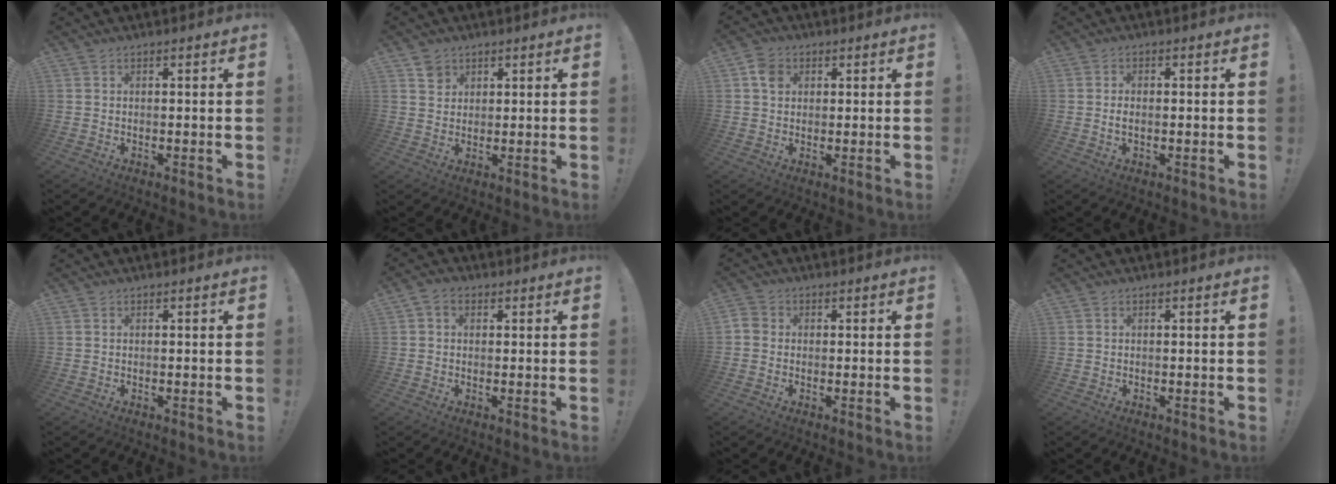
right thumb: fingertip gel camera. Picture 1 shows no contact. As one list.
[{"total": 3.9, "force": [2.3, 3.1, 0.7], "torque": [0.000, -0.010, 0.041]}, {"total": 4.8, "force": [1.4, 4.0, 2.2], "torque": [-0.025, 0.003, 0.026]}, {"total": 1.7, "force": [-0.1, 0.9, 1.5], "torque": [-0.025, 0.006, -0.002]}, {"total": 0.0}, {"total": 3.3, "force": [0.9, 2.5, 2.0], "torque": [-0.033, 0.000, 0.017]}, {"total": 2.6, "force": [-0.6, 2.0, 1.4], "torque": [-0.023, 0.010, -0.010]}, {"total": 0.0}]